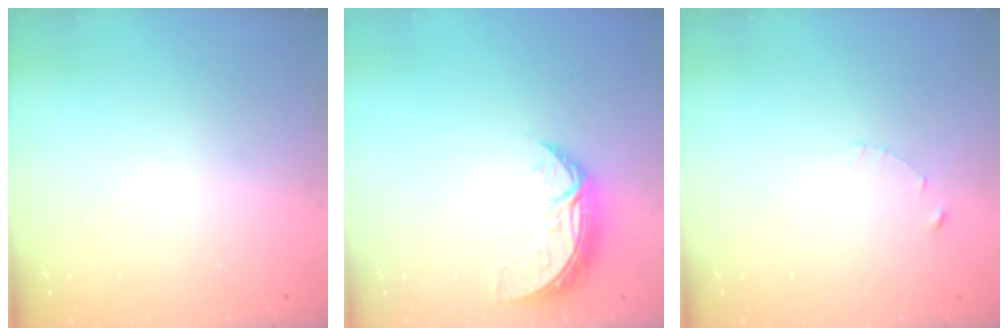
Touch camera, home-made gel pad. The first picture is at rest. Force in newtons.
{"total": 7.3, "press": 7.3, "slide": 0.7}
{"total": 1.0, "press": 1.0, "slide": 0.2}